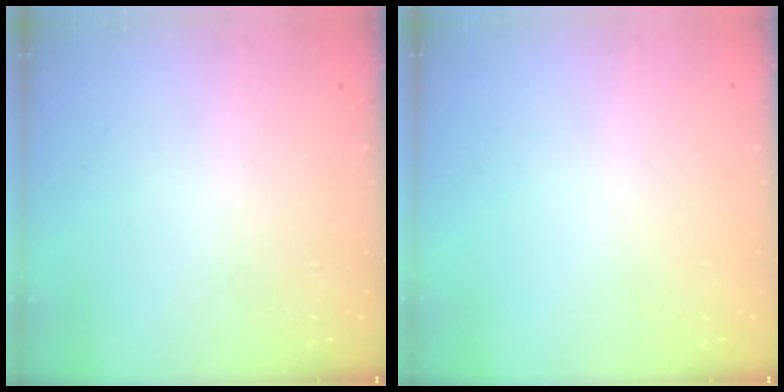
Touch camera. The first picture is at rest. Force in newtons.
{"total": 0.0}